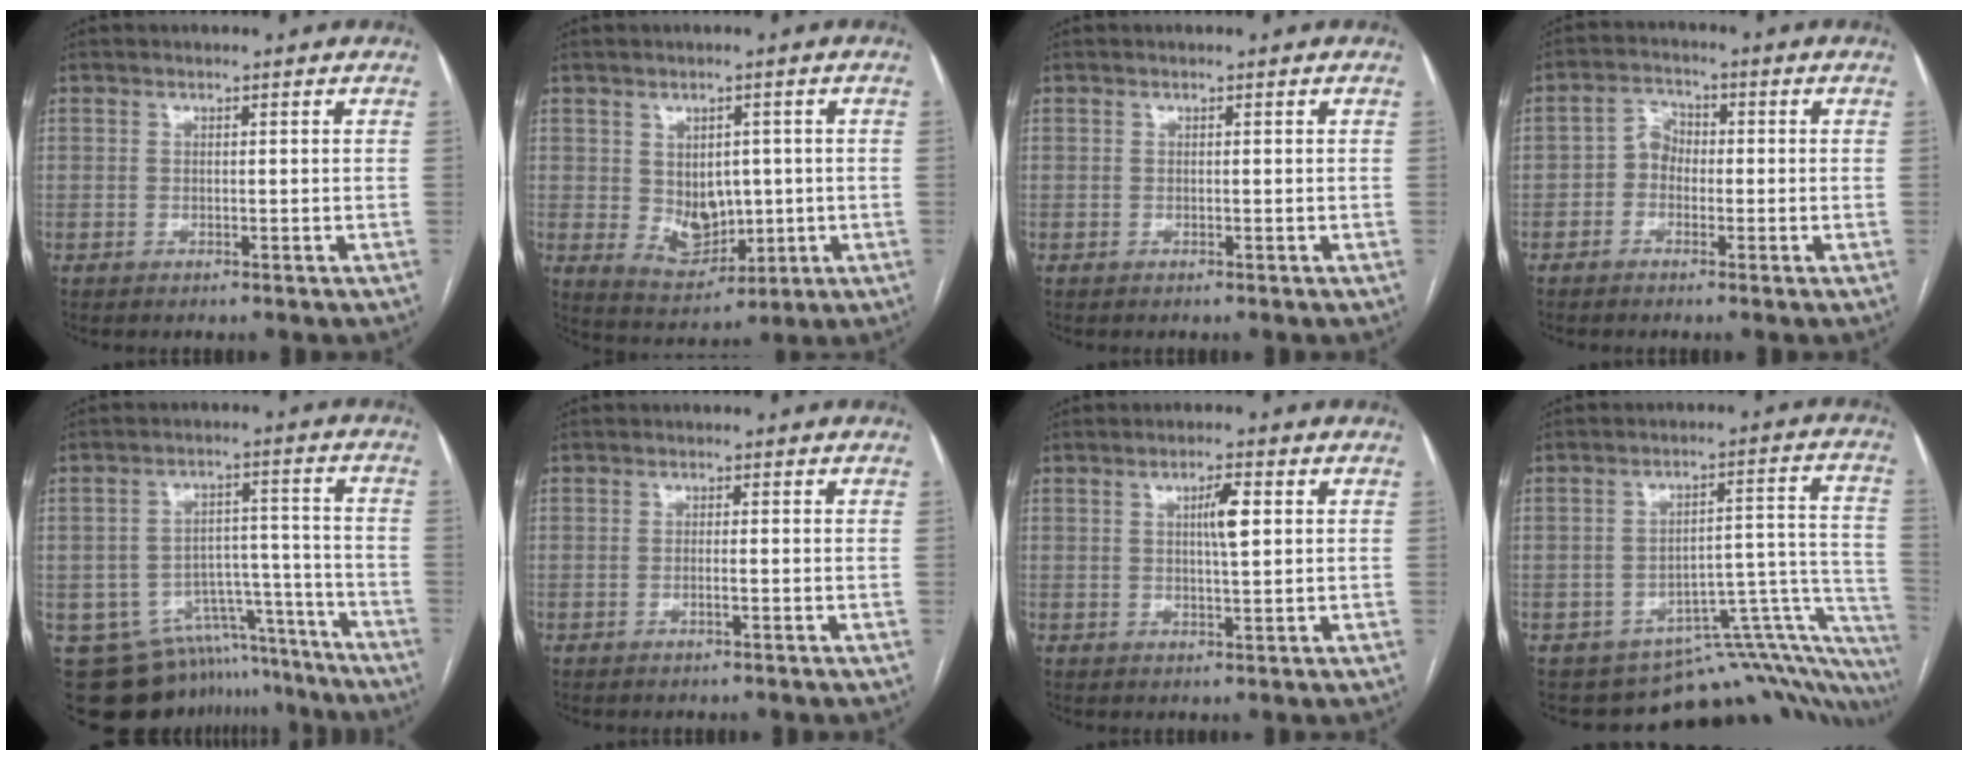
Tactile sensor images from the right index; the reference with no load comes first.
{"total": 7.0, "force": [0.1, 4.9, 5.0], "torque": [-0.084, -0.001, 0.024]}
{"total": 0.0}
{"total": 3.2, "force": [-0.7, 2.7, 1.6], "torque": [-0.022, 0.016, -0.022]}
{"total": 15.3, "force": [-13.1, 7.2, 3.2], "torque": [-0.034, 0.059, -0.172]}
{"total": 1.1, "force": [-0.4, 0.0, 1.0], "torque": [-0.019, 0.000, -0.007]}
{"total": 3.8, "force": [1.0, 0.4, 3.7], "torque": [-0.065, 0.003, 0.016]}
{"total": 16.7, "force": [-13.4, 6.5, 7.4], "torque": [0.004, 0.094, -0.146]}